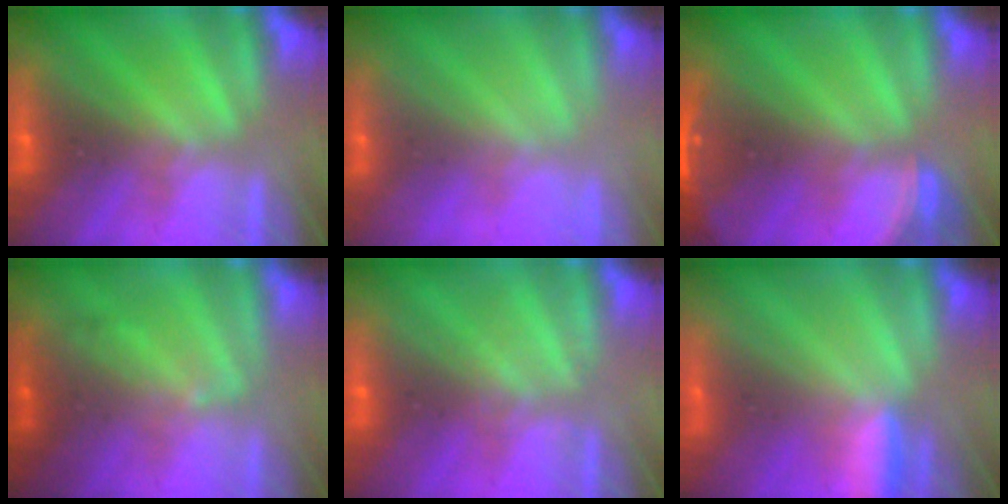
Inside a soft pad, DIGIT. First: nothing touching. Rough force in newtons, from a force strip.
{"total": 2.1}
{"total": 2.7}
{"total": 2.1}
{"total": 1.8}
{"total": 3.2}